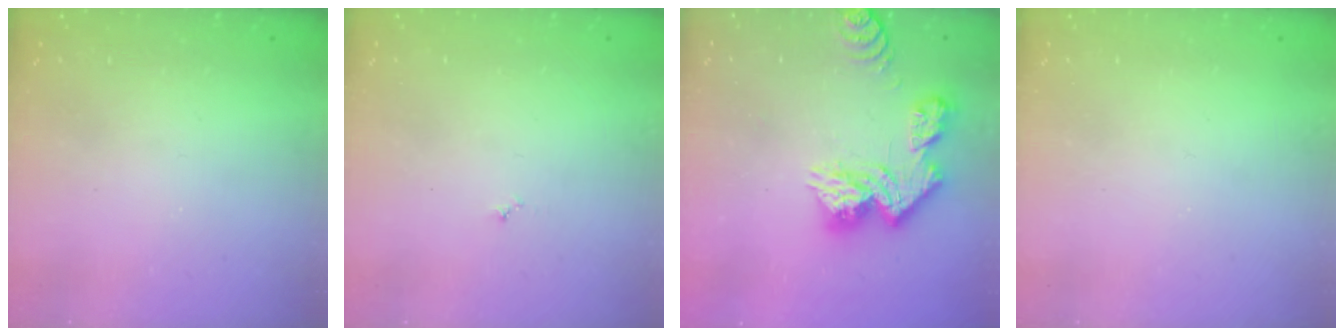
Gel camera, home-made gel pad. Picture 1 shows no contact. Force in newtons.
{"total": 3.0, "press": 2.9, "slide": 0.3}
{"total": 13.2, "press": 13.2, "slide": 1.2}
{"total": 0.0}